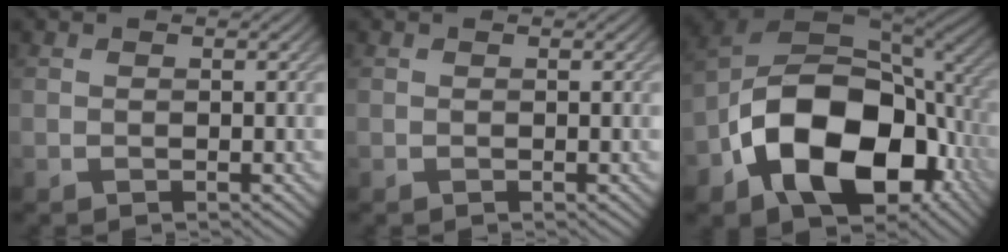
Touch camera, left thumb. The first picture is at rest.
{"total": 0.0}
{"total": 19.5, "force": [-6.1, 12.6, 13.7], "torque": [-0.258, -0.036, -0.101]}